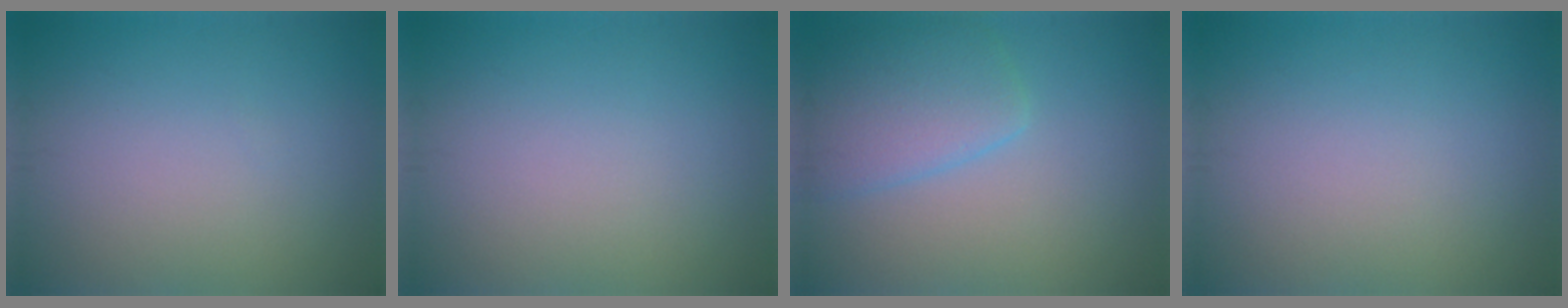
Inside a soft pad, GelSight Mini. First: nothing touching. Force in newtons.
{"total": 0.0}
{"total": 4.4, "press": 4.4, "slide": 0.3}
{"total": 0.0}